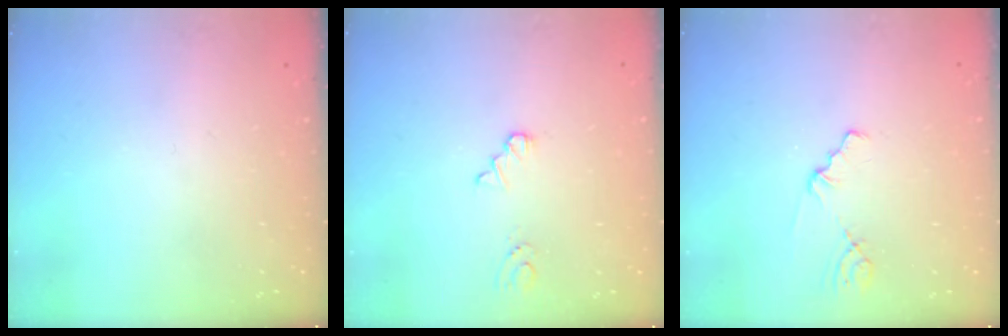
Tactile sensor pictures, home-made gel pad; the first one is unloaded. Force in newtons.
{"total": 1.1, "press": 1.1, "slide": 0.1}
{"total": 1.2, "press": 1.2, "slide": 0.2}